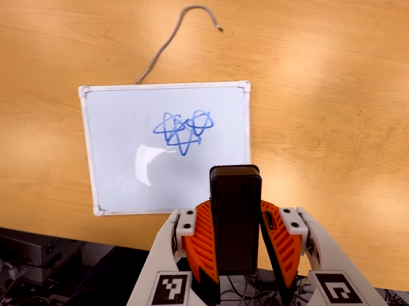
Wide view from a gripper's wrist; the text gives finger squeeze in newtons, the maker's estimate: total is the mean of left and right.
{"total": 5.7, "left": 5.5, "right": 6.0}